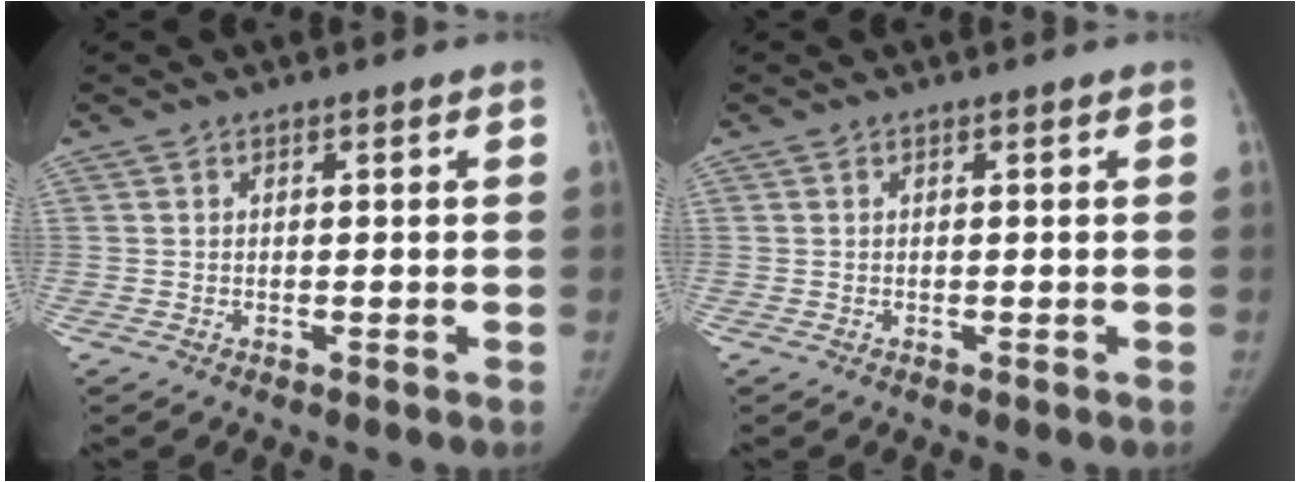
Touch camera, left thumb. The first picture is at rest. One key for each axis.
{"total": 0.0}